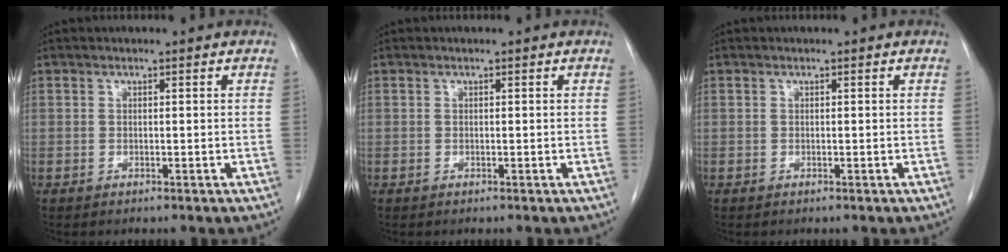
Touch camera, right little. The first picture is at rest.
{"total": 0.0}
{"total": 0.0}